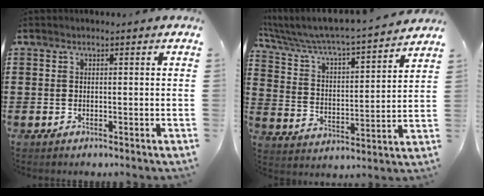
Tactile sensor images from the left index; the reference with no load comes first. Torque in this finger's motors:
{"motor_torque": [2.14, 0.00, 1.05, 0.21]}